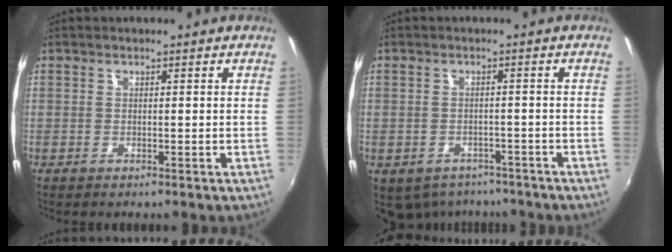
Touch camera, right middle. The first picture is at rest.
{"total": 9.1, "force": [-6.5, 5.6, 3.2], "torque": [-0.080, -0.016, -0.082]}